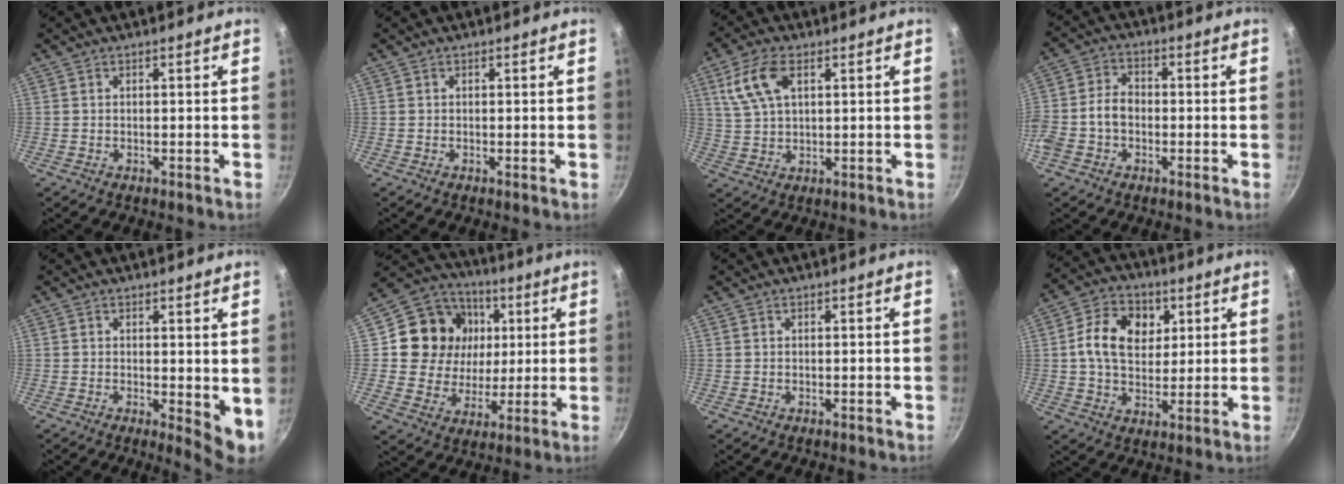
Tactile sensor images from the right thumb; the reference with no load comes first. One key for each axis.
{"total": 0.0}
{"total": 8.7, "fx": 3.4, "fy": 4.5, "fz": 6.7, "tx": -0.133, "ty": 0.006, "tz": 0.068}
{"total": 8.0, "fx": -1.8, "fy": 5.9, "fz": 5.0, "tx": -0.088, "ty": 0.032, "tz": -0.046}
{"total": 5.8, "fx": 0.5, "fy": 2.3, "fz": 5.3, "tx": -0.061, "ty": -0.010, "tz": 0.009}
{"total": 16.7, "fx": 3.6, "fy": 14.7, "fz": 7.2, "tx": -0.107, "ty": 0.007, "tz": 0.058}
{"total": 0.0}
{"total": 12.0, "fx": 3.0, "fy": 8.9, "fz": 7.5, "tx": -0.107, "ty": 0.001, "tz": 0.039}